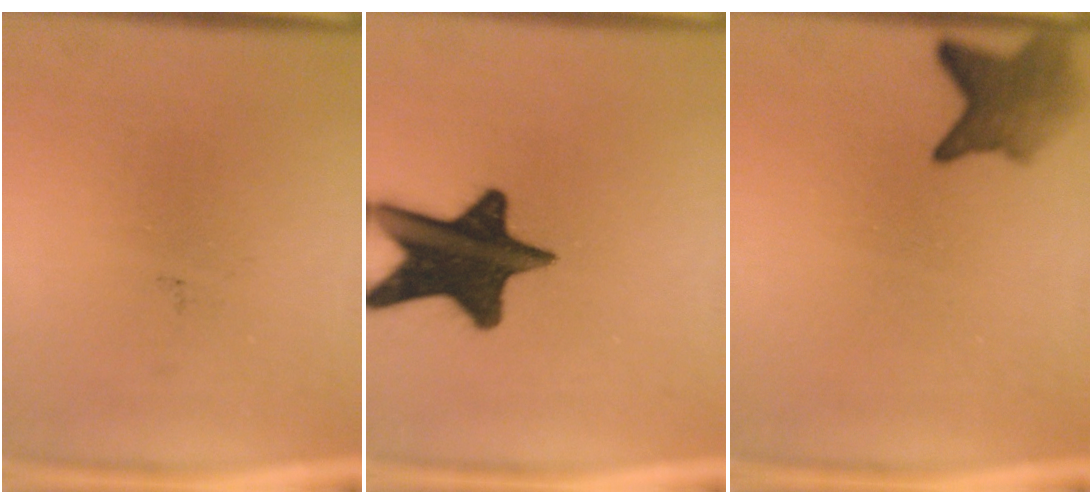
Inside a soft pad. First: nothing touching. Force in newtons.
{"total": 17.0}
{"total": 4.7}